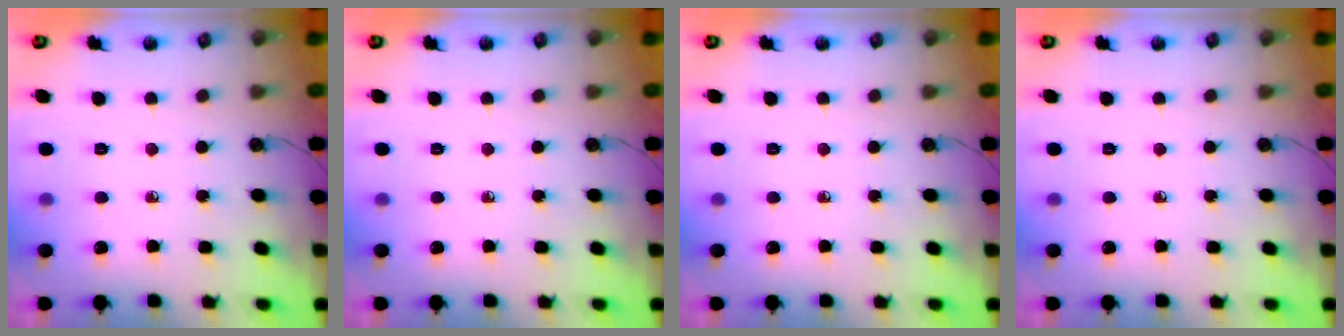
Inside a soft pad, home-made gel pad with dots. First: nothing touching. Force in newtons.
{"total": 0.0}
{"total": 0.0}
{"total": 0.0}